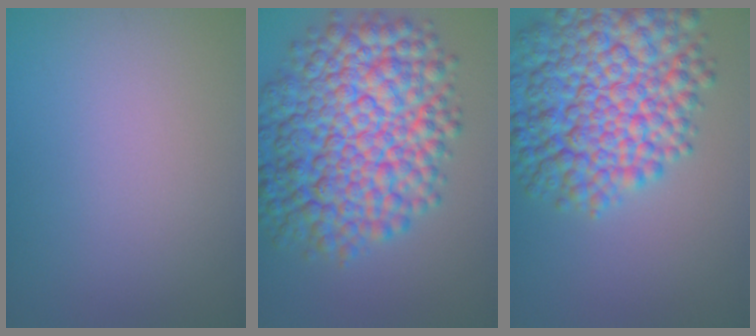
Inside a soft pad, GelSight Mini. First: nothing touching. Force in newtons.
{"total": 12.8, "press": 12.8, "slide": 0.2}
{"total": 11.5, "press": 11.5, "slide": 0.2}